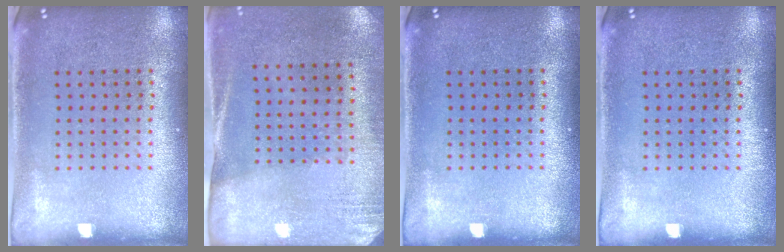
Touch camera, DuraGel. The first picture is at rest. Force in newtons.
{"total": 2.6, "press": 2.3, "slide": 1.3}
{"total": 0.0}
{"total": 0.0}